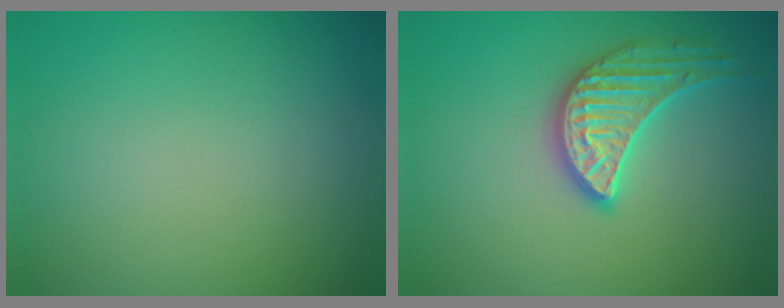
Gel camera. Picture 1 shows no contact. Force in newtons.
{"total": 3.3, "press": 3.3, "slide": 0.3}